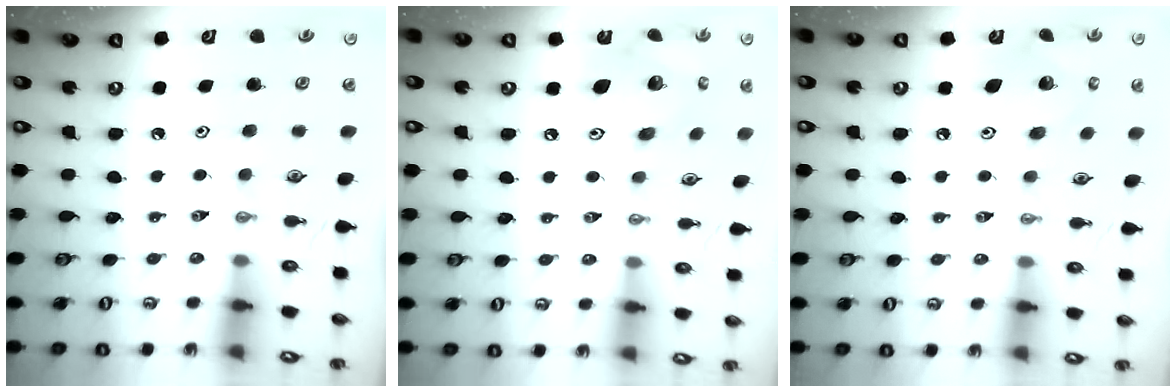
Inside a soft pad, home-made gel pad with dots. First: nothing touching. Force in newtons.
{"total": 14.2, "press": 13.9, "slide": 3.1}
{"total": 8.8, "press": 8.8, "slide": 0.7}